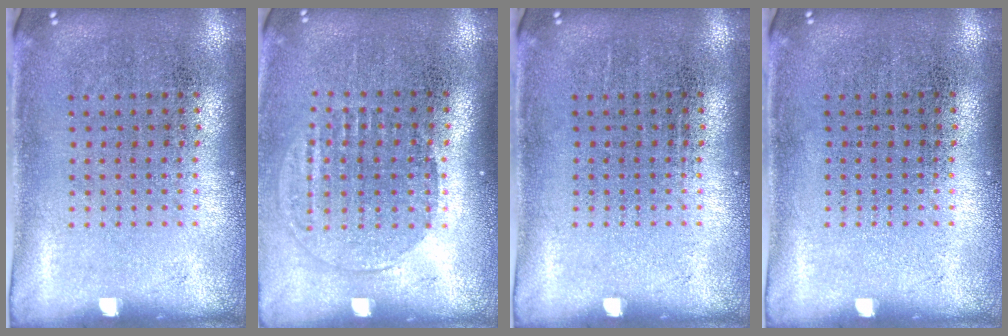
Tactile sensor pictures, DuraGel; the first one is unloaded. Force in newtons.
{"total": 1.4, "press": 1.2, "slide": 0.7}
{"total": 0.0}
{"total": 0.0}